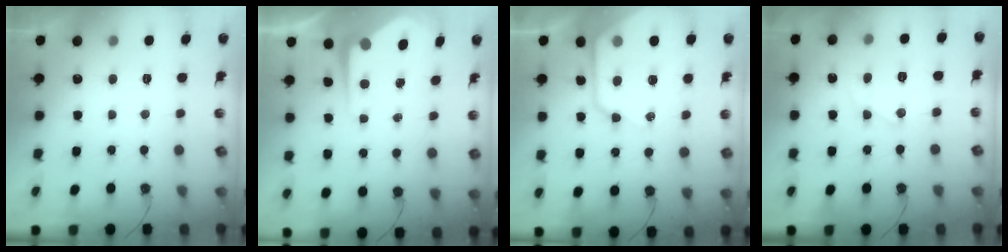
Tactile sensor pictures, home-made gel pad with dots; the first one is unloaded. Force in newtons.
{"total": 6.5, "press": 6.5, "slide": 0.5}
{"total": 15.8, "press": 15.8, "slide": 1.4}
{"total": 10.2, "press": 10.2, "slide": 0.5}